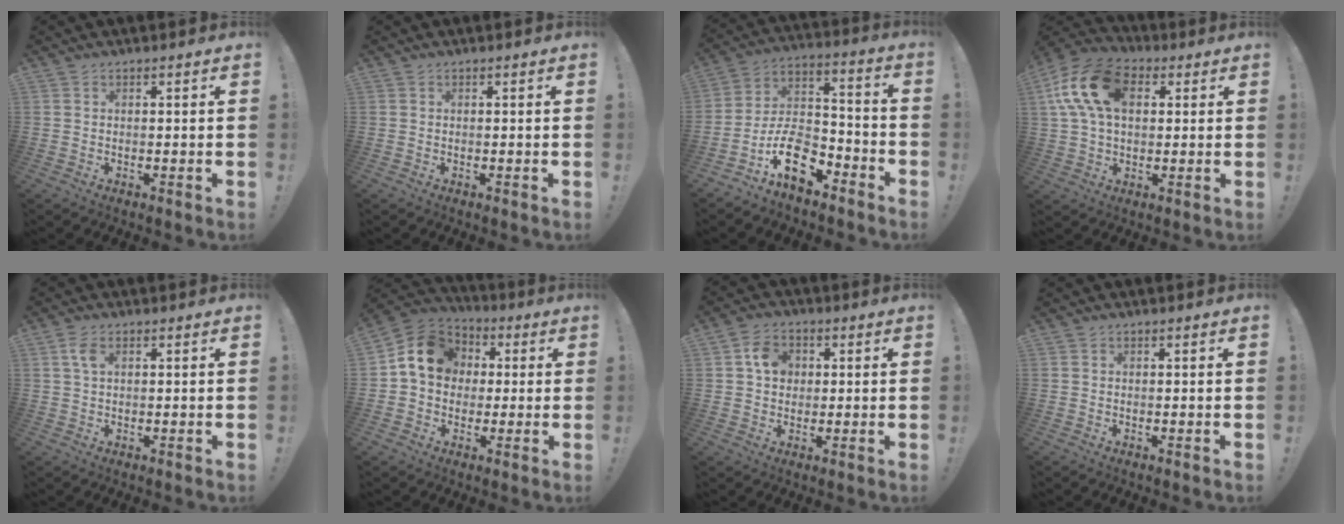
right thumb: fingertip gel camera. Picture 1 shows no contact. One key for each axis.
{"total": 0.0}
{"total": 15.2, "fx": -9.2, "fy": 8.6, "fz": 8.6, "tx": -0.140, "ty": 0.062, "tz": -0.151}
{"total": 18.0, "fx": 5.0, "fy": 11.5, "fz": 12.9, "tx": -0.242, "ty": 0.006, "tz": 0.091}
{"total": 3.5, "fx": 1.3, "fy": 1.8, "fz": 2.7, "tx": -0.051, "ty": 0.003, "tz": 0.022}
{"total": 12.7, "fx": 2.4, "fy": 10.7, "fz": 6.5, "tx": -0.086, "ty": 0.009, "tz": 0.052}
{"total": 7.3, "fx": 1.7, "fy": 6.0, "fz": 3.8, "tx": -0.053, "ty": 0.007, "tz": 0.032}
{"total": 0.0}